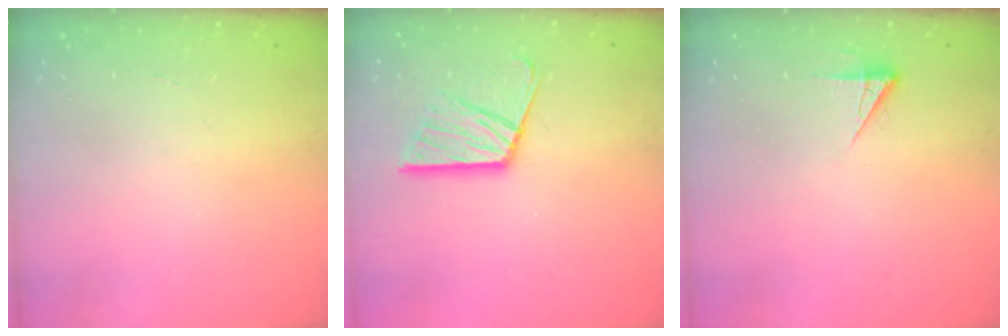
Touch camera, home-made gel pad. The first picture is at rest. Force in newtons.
{"total": 14.2, "press": 14.1, "slide": 1.3}
{"total": 4.0, "press": 3.9, "slide": 0.8}